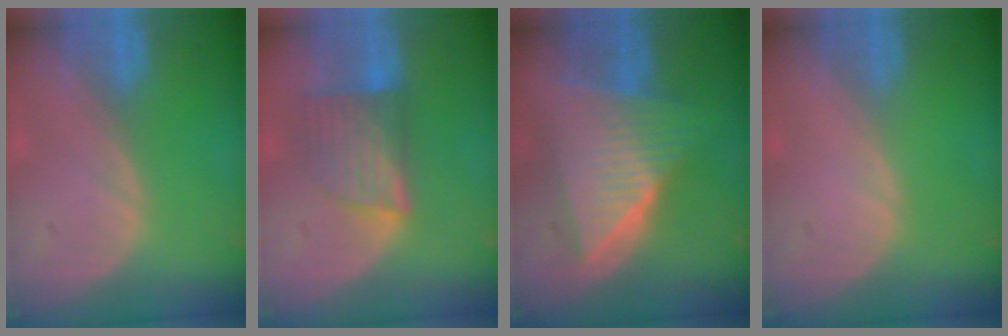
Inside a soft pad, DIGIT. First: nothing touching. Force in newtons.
{"total": 7.2, "press": 6.3, "slide": 3.4}
{"total": 9.9, "press": 9.9, "slide": 0.6}
{"total": 0.0}